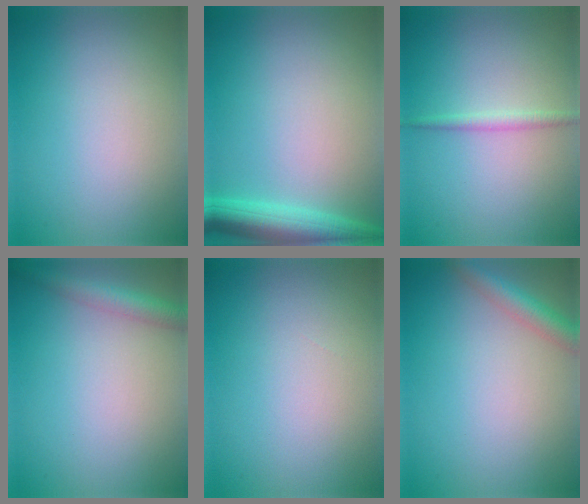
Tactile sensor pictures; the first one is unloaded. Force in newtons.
{"total": 5.1, "press": 5.1, "slide": 0.4}
{"total": 1.3, "press": 1.3, "slide": 0.1}
{"total": 2.7, "press": 2.7, "slide": 0.1}
{"total": 0.0}
{"total": 2.8, "press": 2.8, "slide": 0.1}